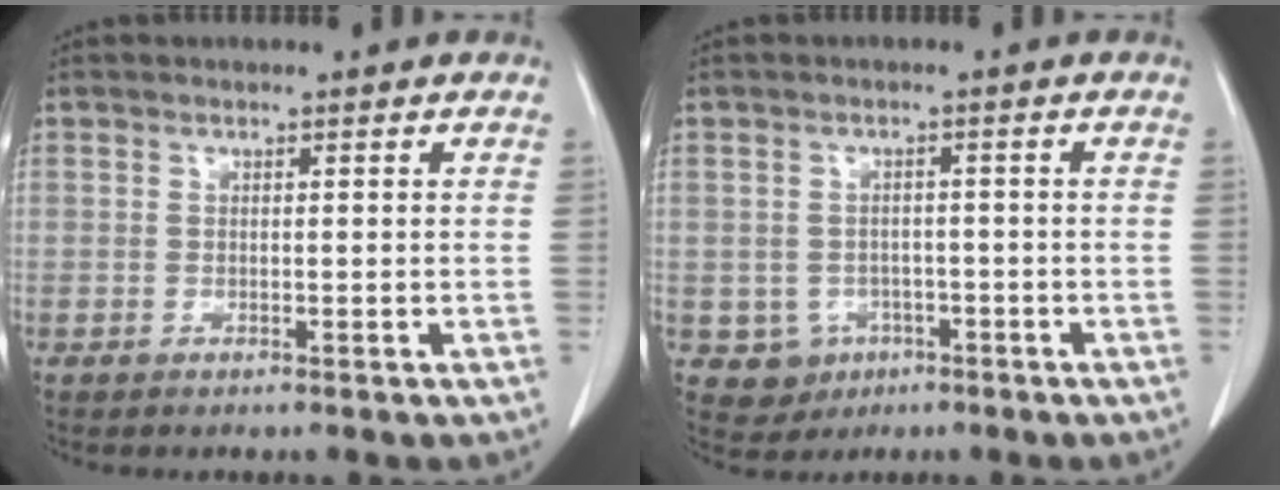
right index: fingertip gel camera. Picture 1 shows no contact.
{"total": 4.5, "force": [-1.6, 4.2, 0.7], "torque": [-0.005, 0.009, -0.015]}